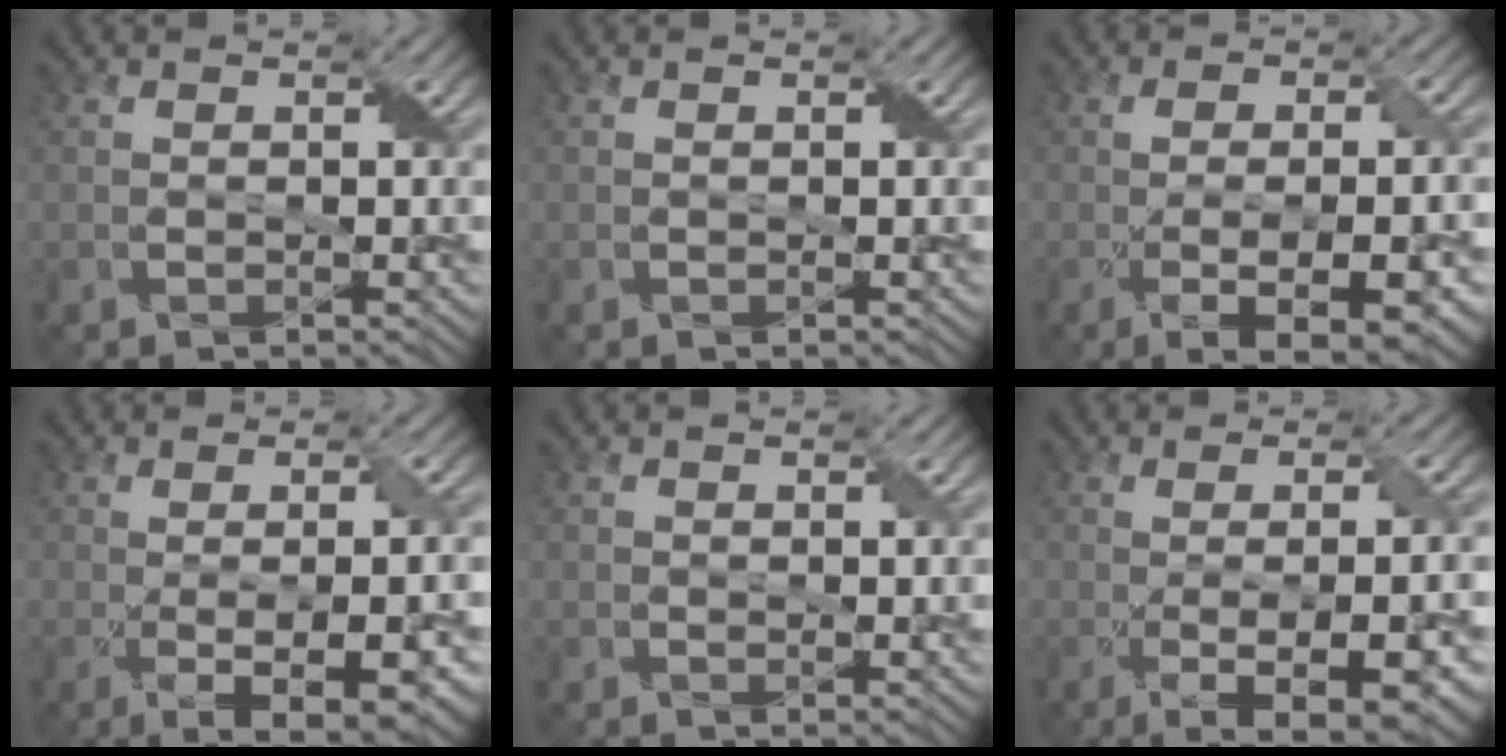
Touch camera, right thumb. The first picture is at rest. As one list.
[{"total": 0.0}, {"total": 9.7, "force": [-3.2, 3.2, 8.6], "torque": [-0.135, -0.009, -0.029]}, {"total": 8.6, "force": [-1.8, 2.3, 8.1], "torque": [-0.110, -0.007, -0.010]}, {"total": 0.8, "force": [0.5, 0.4, 0.6], "torque": [-0.011, -0.002, 0.010]}, {"total": 10.0, "force": [-2.6, 2.8, 9.3], "torque": [-0.127, -0.008, -0.023]}]